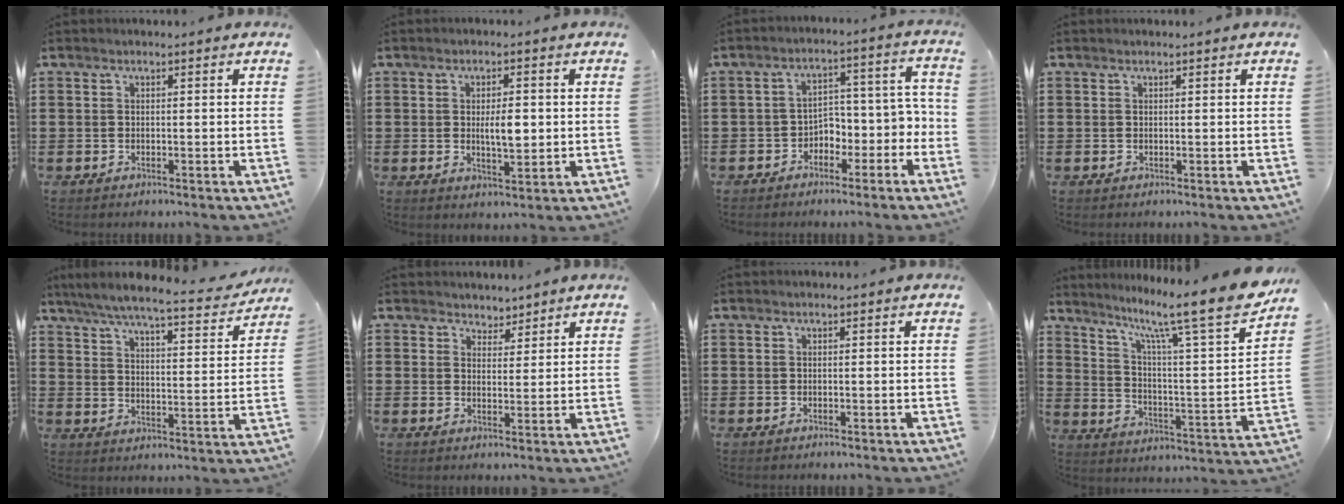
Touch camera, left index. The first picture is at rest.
{"total": 4.7, "force": [0.3, 1.6, 4.4], "torque": [-0.067, -0.003, 0.001]}
{"total": 4.1, "force": [-3.1, 2.5, 1.2], "torque": [-0.031, 0.007, -0.065]}
{"total": 0.0}
{"total": 6.2, "force": [5.6, 0.0, 2.5], "torque": [-0.076, -0.037, 0.093]}
{"total": 3.2, "force": [2.9, 1.4, -0.4], "torque": [-0.006, 0.001, 0.054]}
{"total": 0.0}
{"total": 12.1, "force": [10.0, 0.2, 6.9], "torque": [-0.129, -0.085, 0.149]}